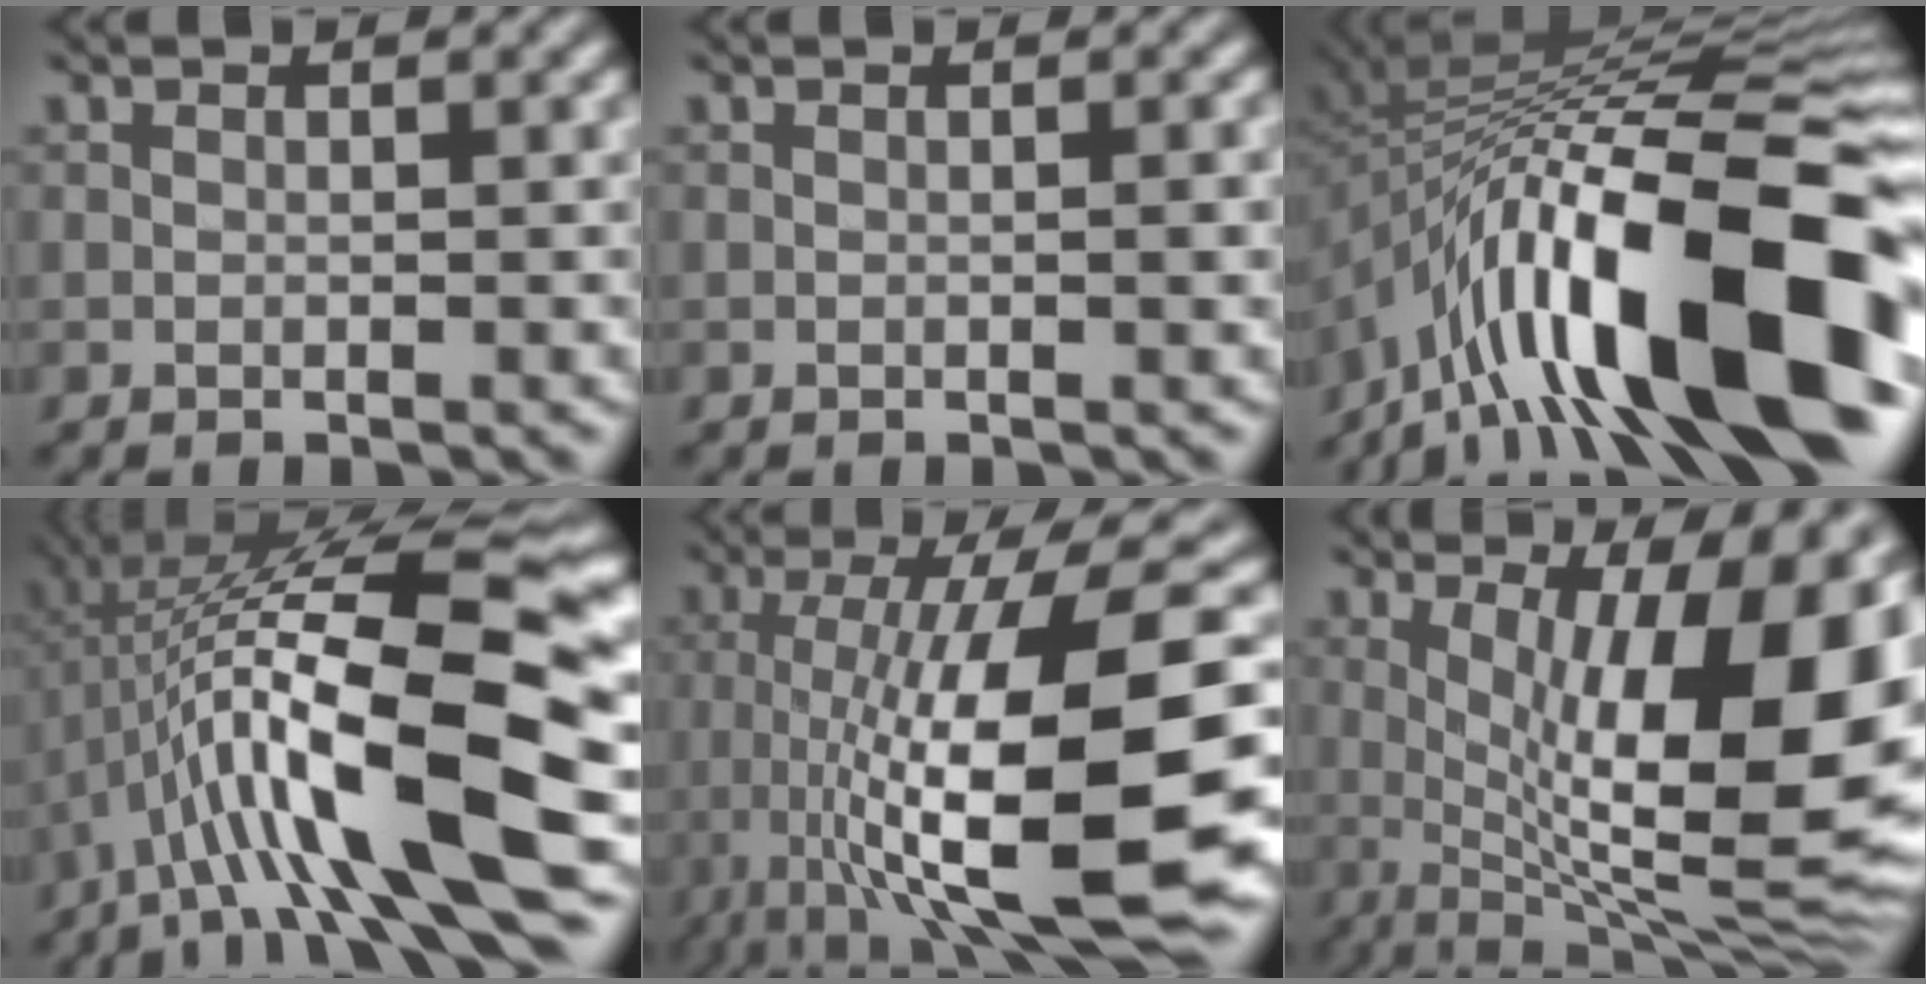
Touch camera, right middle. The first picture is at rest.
{"total": 0.8, "force": [0.0, 0.1, 0.8], "torque": [-0.014, 0.005, -0.001]}
{"total": 16.8, "force": [-7.4, 5.2, 14.2], "torque": [-0.224, 0.045, -0.129]}
{"total": 15.1, "force": [-2.3, 3.5, 14.5], "torque": [-0.247, 0.039, -0.030]}
{"total": 14.4, "force": [-2.1, 3.8, 13.8], "torque": [-0.212, 0.005, -0.025]}
{"total": 15.4, "force": [1.4, 4.5, 14.7], "torque": [-0.192, 0.007, 0.029]}